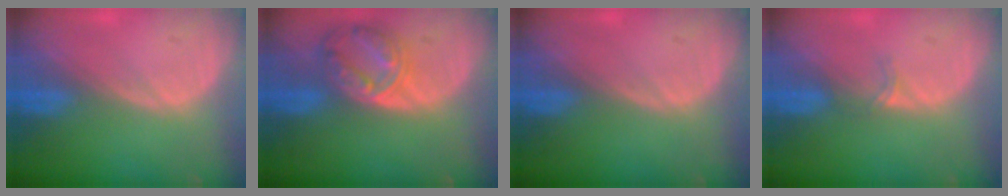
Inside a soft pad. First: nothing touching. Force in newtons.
{"total": 8.3, "press": 7.2, "slide": 4.2}
{"total": 0.0}
{"total": 1.6, "press": 1.3, "slide": 1.1}